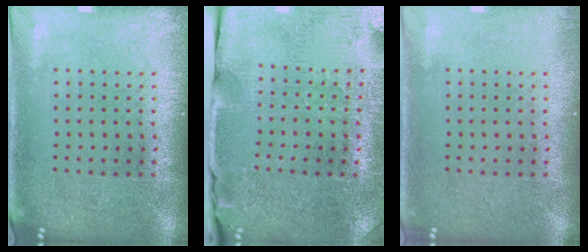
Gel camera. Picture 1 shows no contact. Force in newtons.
{"total": 3.7, "press": 3.6, "slide": 0.6}
{"total": 0.7, "press": 0.7, "slide": 0.2}